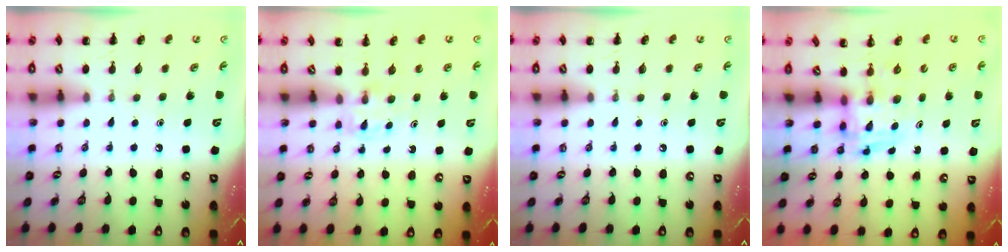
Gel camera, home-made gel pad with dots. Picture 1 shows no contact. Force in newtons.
{"total": 2.7, "press": 2.5, "slide": 1.0}
{"total": 0.0}
{"total": 3.6, "press": 3.6, "slide": 0.6}